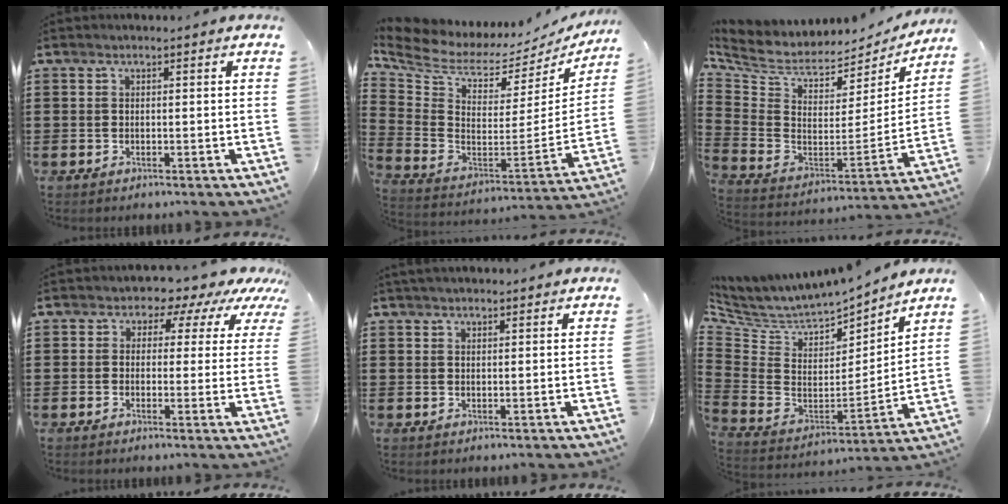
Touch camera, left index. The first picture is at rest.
{"total": 5.8, "force": [5.0, 2.2, 2.1], "torque": [-0.077, -0.057, 0.082]}
{"total": 5.2, "force": [3.9, 2.7, 2.2], "torque": [-0.071, -0.044, 0.066]}
{"total": 4.5, "force": [3.2, 2.9, 1.3], "torque": [-0.034, -0.019, 0.049]}
{"total": 1.8, "force": [1.7, 0.2, 0.5], "torque": [-0.013, 0.002, 0.034]}
{"total": 4.5, "force": [4.2, 1.4, 0.9], "torque": [-0.050, -0.050, 0.068]}